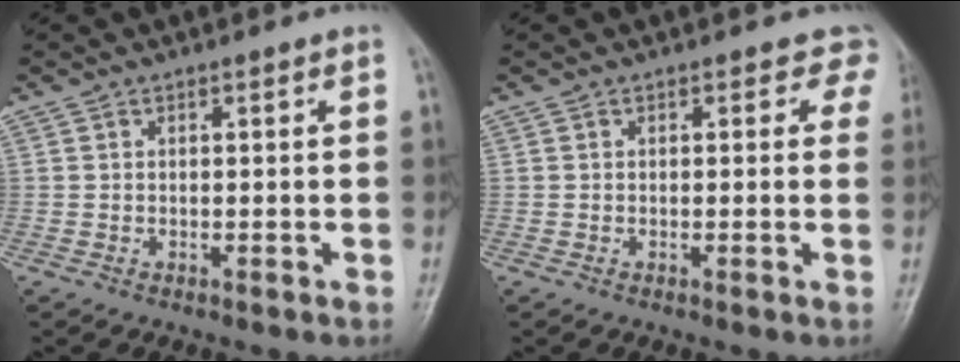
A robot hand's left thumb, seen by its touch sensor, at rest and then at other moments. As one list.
[{"total": 2.4, "force": [1.4, 1.8, 0.9], "torque": [0.025, -0.002, -0.004]}]